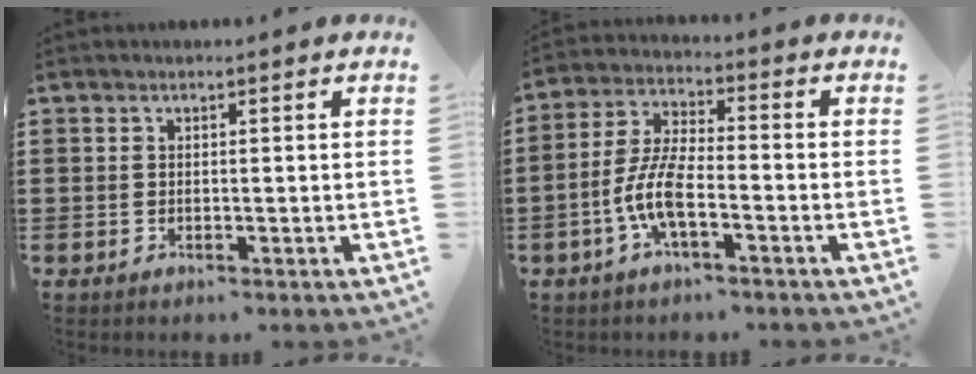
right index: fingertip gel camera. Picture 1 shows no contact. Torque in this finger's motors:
{"motor_torque": [1.58, 0.56, 0.29, 0.21]}